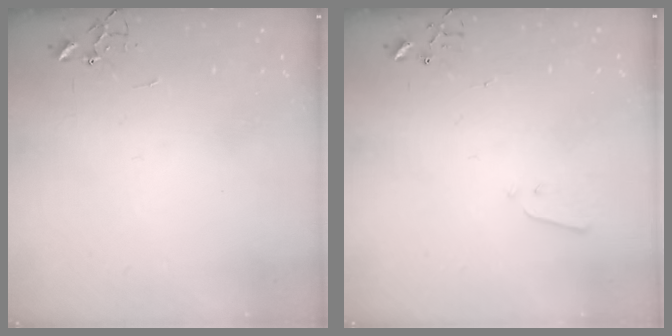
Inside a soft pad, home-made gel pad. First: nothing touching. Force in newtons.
{"total": 1.9, "press": 1.9, "slide": 0.4}